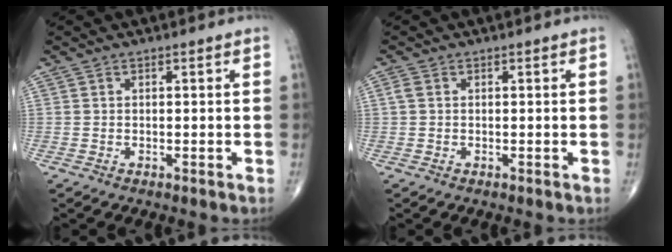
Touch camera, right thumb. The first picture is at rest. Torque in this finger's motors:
{"motor_torque": [-0.08, 0.01, 0.14, 0.10, 0.00]}